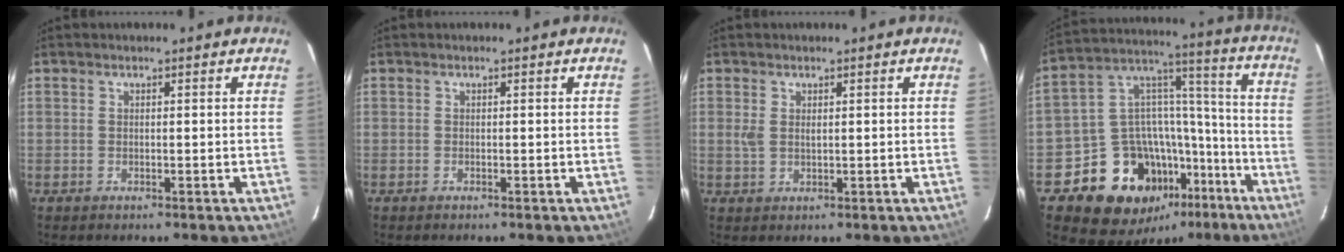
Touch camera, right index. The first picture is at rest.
{"total": 0.0}
{"total": 2.1, "force": [0.6, 1.2, 1.6], "torque": [-0.031, 0.001, 0.013]}
{"total": 20.2, "force": [-11.6, 14.2, 8.4], "torque": [-0.166, 0.076, -0.155]}